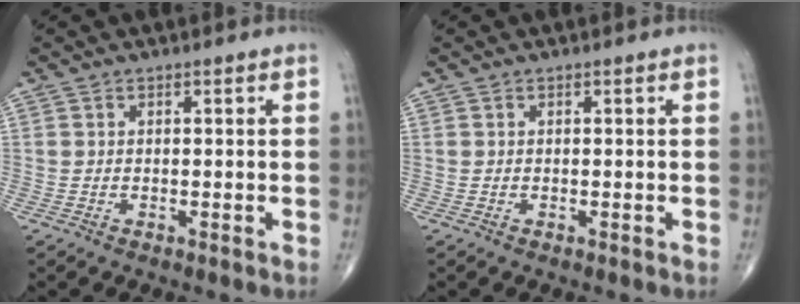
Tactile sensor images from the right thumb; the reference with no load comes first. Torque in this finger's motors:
{"motor_torque": [0.00, 0.01, 0.00, 0.00, 0.00]}